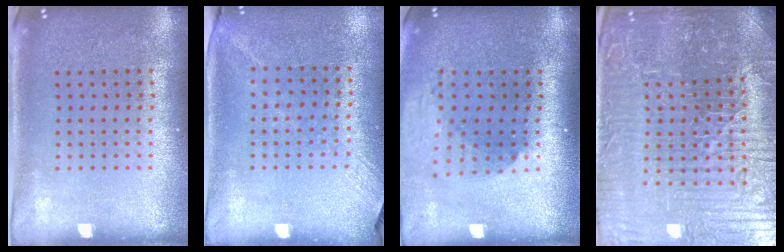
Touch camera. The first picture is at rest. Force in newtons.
{"total": 1.3, "press": 1.0, "slide": 0.9}
{"total": 1.9, "press": 1.4, "slide": 1.3}
{"total": 6.2, "press": 5.8, "slide": 2.1}